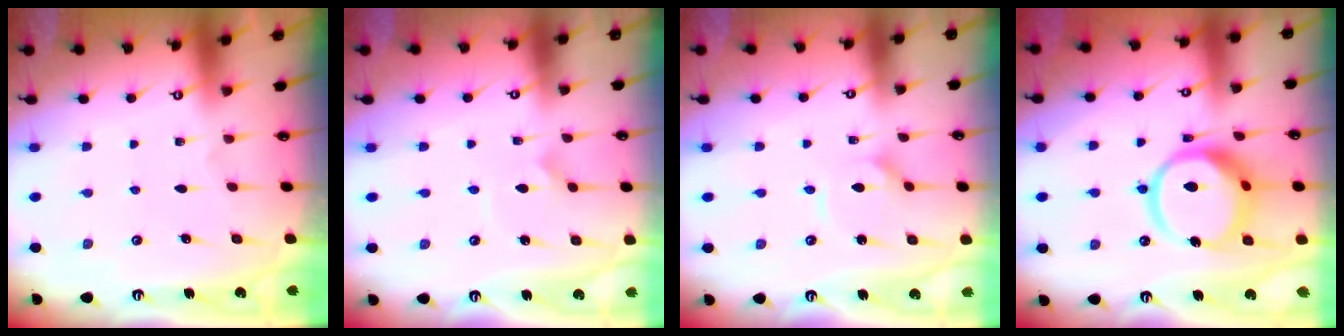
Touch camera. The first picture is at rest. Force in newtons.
{"total": 2.8, "press": 2.8, "slide": 0.2}
{"total": 2.3, "press": 2.3, "slide": 0.1}
{"total": 16.2, "press": 16.1, "slide": 1.8}